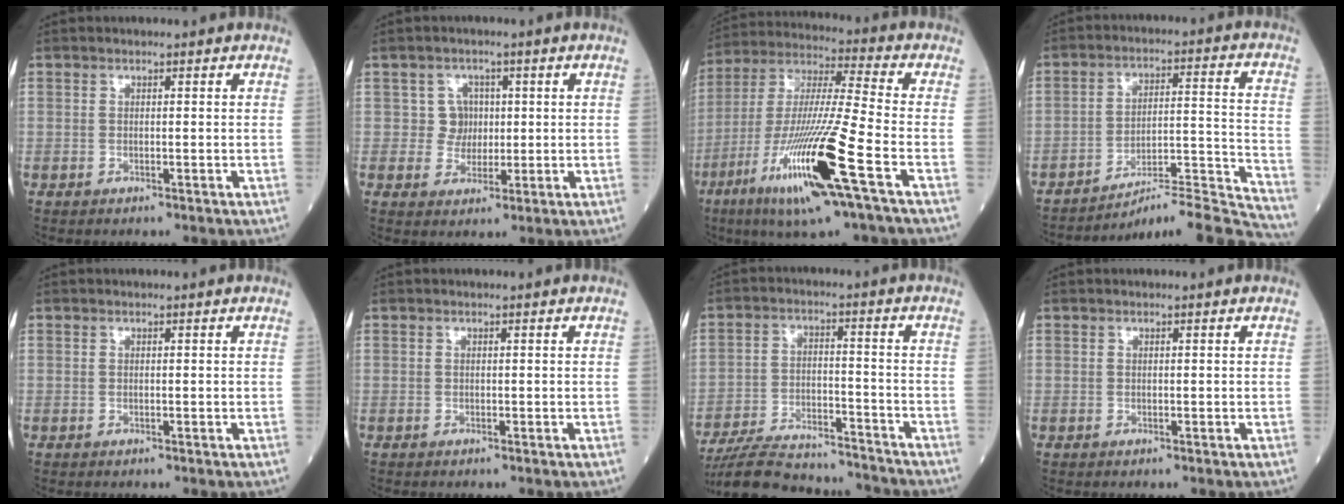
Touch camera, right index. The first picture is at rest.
{"total": 3.5, "force": [0.6, 3.5, 0.4], "torque": [0.004, 0.006, 0.007]}
{"total": 19.1, "force": [-8.3, -0.1, 17.2], "torque": [-0.363, -0.034, -0.158]}
{"total": 17.5, "force": [-17.2, -0.9, 3.4], "torque": [-0.026, 0.036, -0.249]}
{"total": 0.0}
{"total": 0.0}
{"total": 17.0, "force": [-16.1, 2.6, 4.8], "torque": [-0.100, 0.000, -0.248]}
{"total": 0.0}